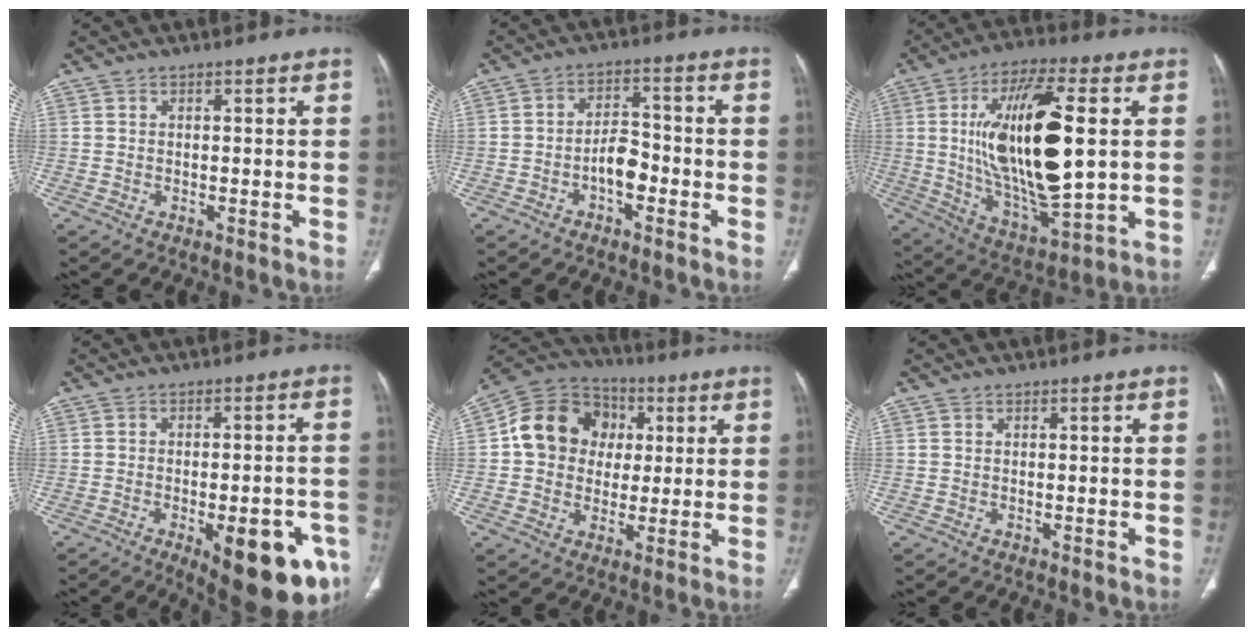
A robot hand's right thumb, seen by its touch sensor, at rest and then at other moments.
{"total": 5.5, "force": [-2.3, 3.1, 3.9], "torque": [-0.051, 0.031, -0.045]}
{"total": 24.0, "force": [2.9, 8.6, 22.2], "torque": [-0.398, -0.012, 0.055]}
{"total": 17.7, "force": [-7.6, 6.6, 14.6], "torque": [-0.131, 0.020, -0.084]}
{"total": 14.4, "force": [2.1, 12.4, 7.0], "torque": [-0.095, 0.015, 0.027]}
{"total": 0.0}